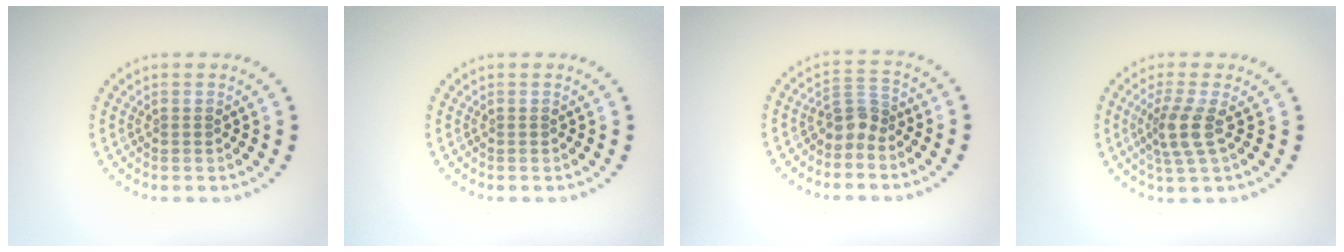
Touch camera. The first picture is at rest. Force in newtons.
{"total": 0.0}
{"total": 2.2, "press": 1.7, "slide": 1.5}
{"total": 2.9, "press": 2.3, "slide": 1.8}